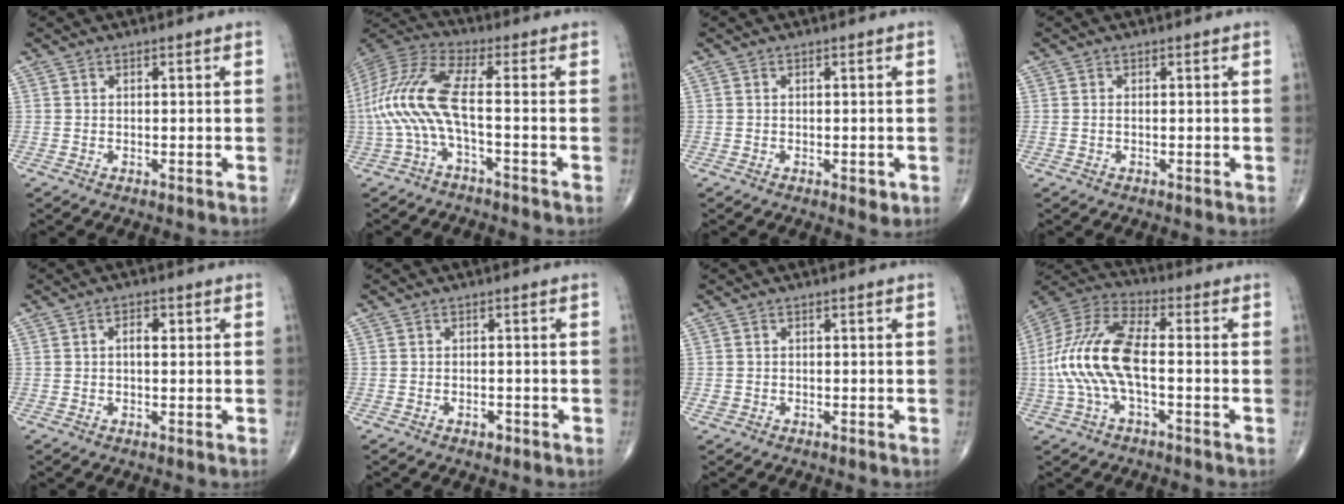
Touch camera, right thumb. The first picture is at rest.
{"total": 13.1, "force": [-2.2, 3.2, 12.5], "torque": [-0.299, 0.042, -0.051]}
{"total": 1.7, "force": [-0.5, 0.8, 1.4], "torque": [-0.013, -0.001, -0.004]}
{"total": 0.6, "force": [-0.1, 0.2, 0.5], "torque": [-0.013, -0.001, 0.000]}
{"total": 2.2, "force": [0.4, 1.2, 1.8], "torque": [-0.028, 0.008, 0.004]}
{"total": 1.3, "force": [-0.8, 0.8, 0.7], "torque": [-0.008, 0.004, -0.011]}
{"total": 0.9, "force": [-0.3, 0.7, 0.3], "torque": [-0.007, 0.003, -0.005]}
{"total": 15.6, "force": [-1.8, 6.3, 14.1], "torque": [-0.316, 0.036, -0.038]}